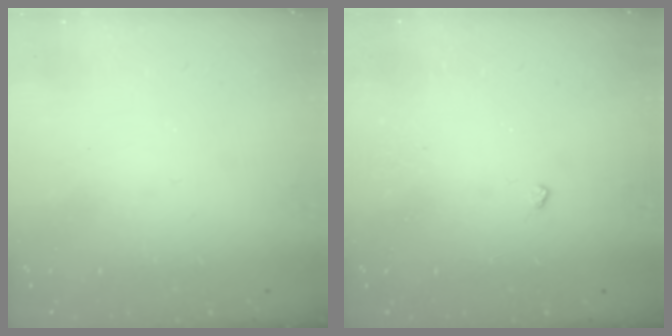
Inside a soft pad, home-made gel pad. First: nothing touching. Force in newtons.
{"total": 3.0, "press": 2.9, "slide": 0.4}